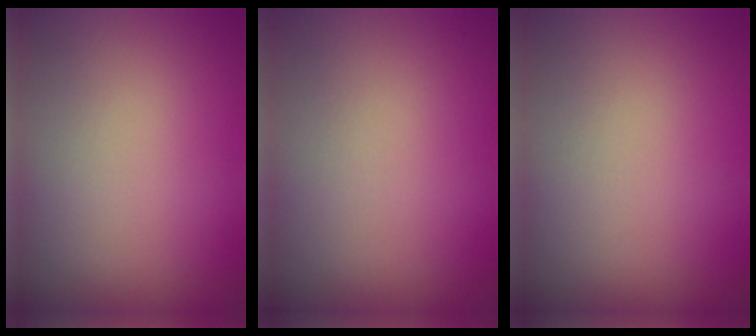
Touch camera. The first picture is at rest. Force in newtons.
{"total": 0.0}
{"total": 0.0}